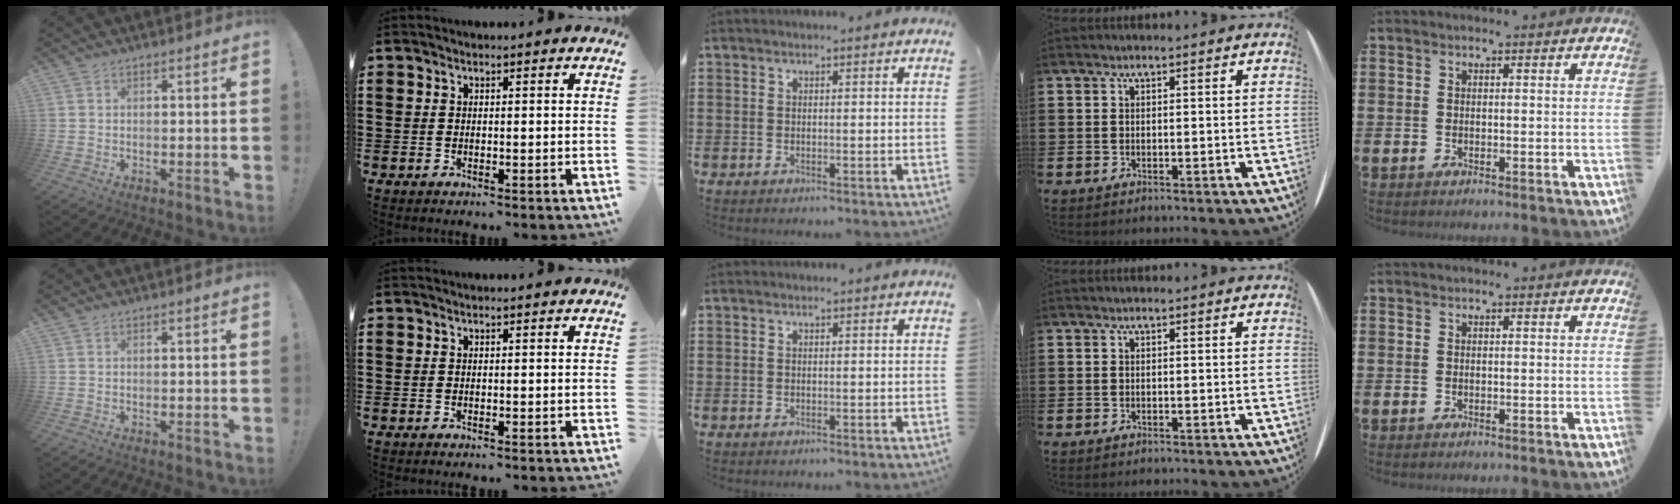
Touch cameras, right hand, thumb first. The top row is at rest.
{}